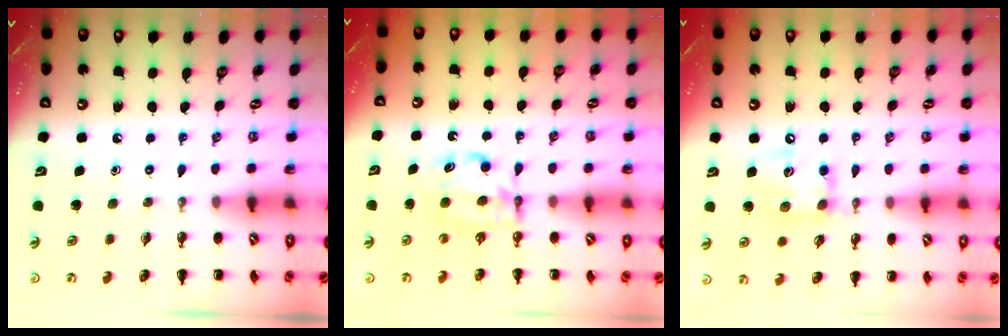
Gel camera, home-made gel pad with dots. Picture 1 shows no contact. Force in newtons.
{"total": 6.4, "press": 6.3, "slide": 0.6}
{"total": 10.9, "press": 10.8, "slide": 1.5}